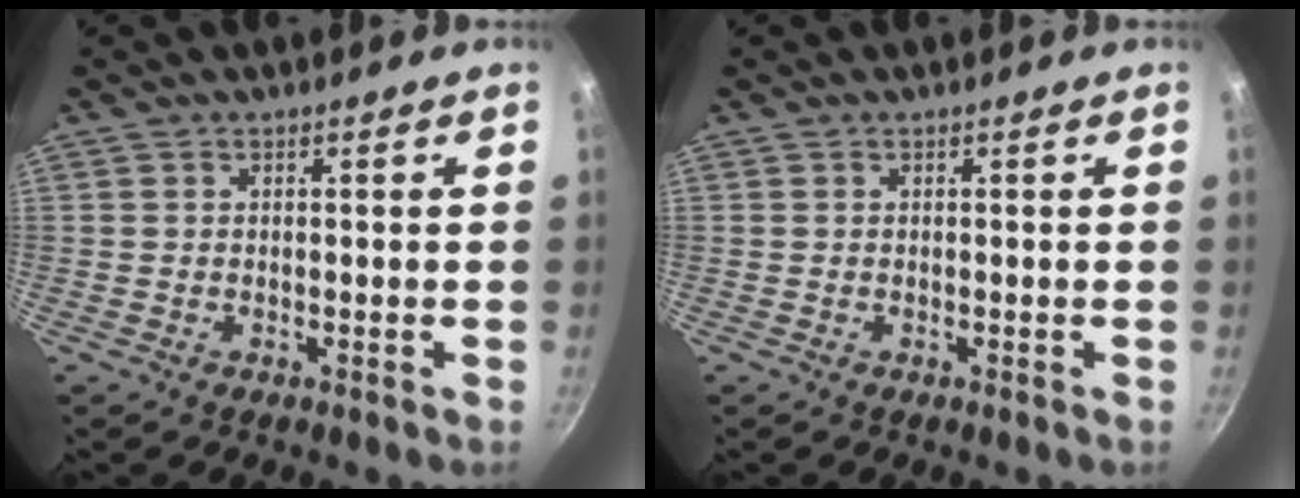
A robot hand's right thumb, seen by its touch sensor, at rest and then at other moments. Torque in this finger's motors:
{"motor_torque": [0.00, 0.00, 0.05, -0.05, 0.00]}